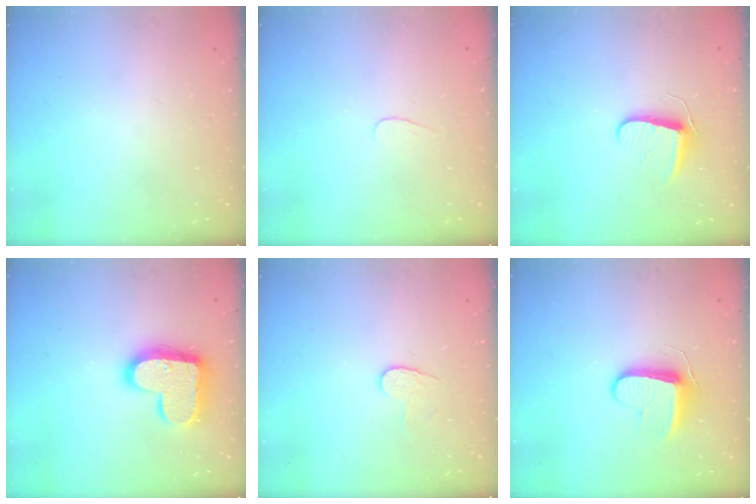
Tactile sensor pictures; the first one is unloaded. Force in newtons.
{"total": 2.8, "press": 2.7, "slide": 0.3}
{"total": 7.2, "press": 7.2, "slide": 0.7}
{"total": 16.9, "press": 16.8, "slide": 1.1}
{"total": 3.7, "press": 3.7, "slide": 0.3}
{"total": 9.3, "press": 9.3, "slide": 0.1}